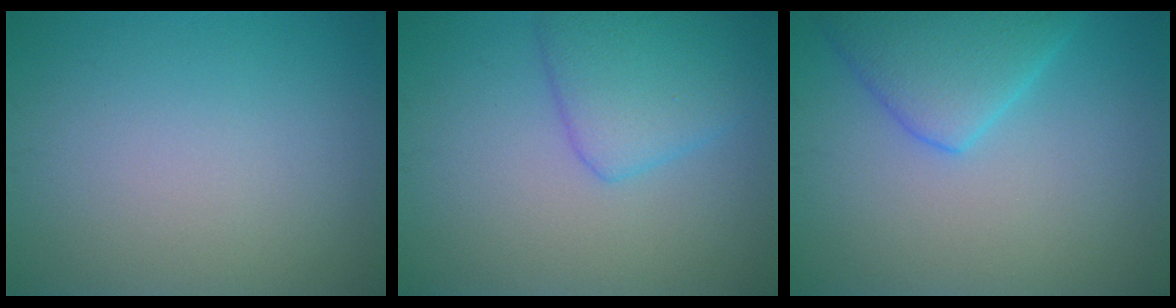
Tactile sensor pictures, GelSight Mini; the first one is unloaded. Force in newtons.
{"total": 4.3, "press": 4.3, "slide": 0.3}
{"total": 5.0, "press": 5.0, "slide": 0.4}